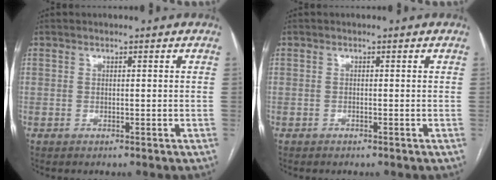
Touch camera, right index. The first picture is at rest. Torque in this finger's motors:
{"motor_torque": [0.10, -0.07, 0.02, 0.00]}